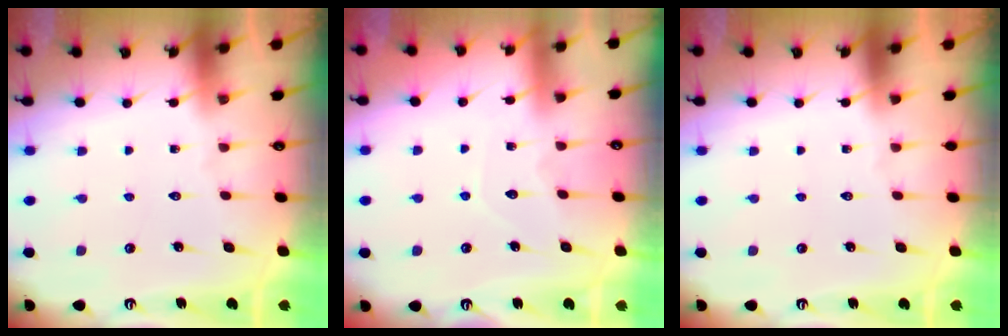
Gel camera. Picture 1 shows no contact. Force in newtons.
{"total": 3.6, "press": 3.6, "slide": 0.3}
{"total": 0.0}